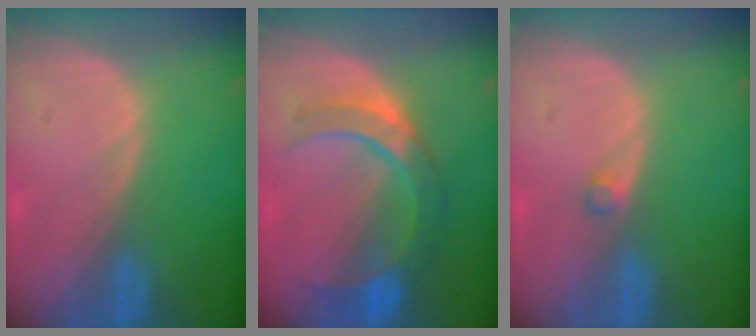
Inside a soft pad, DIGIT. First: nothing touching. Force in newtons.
{"total": 7.7, "press": 7.6, "slide": 1.2}
{"total": 1.0, "press": 1.0, "slide": 0.2}